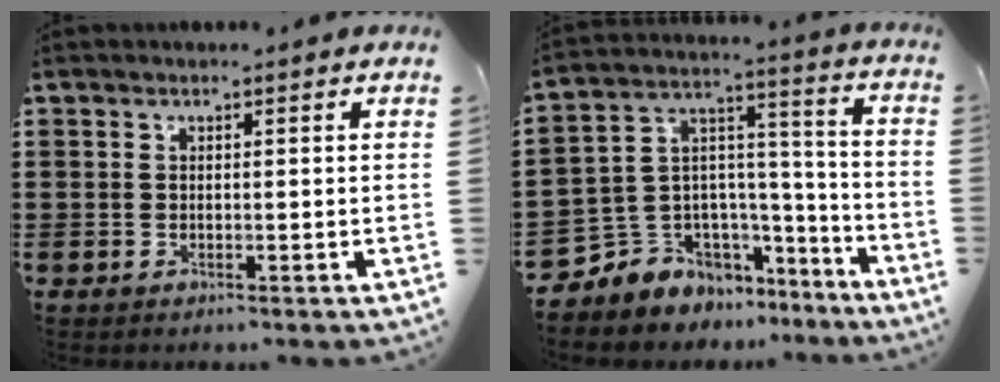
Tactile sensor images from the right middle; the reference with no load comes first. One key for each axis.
{"total": 6.6, "fx": -4.1, "fy": 5.1, "fz": -0.9, "tx": -0.019, "ty": -0.014, "tz": -0.078}